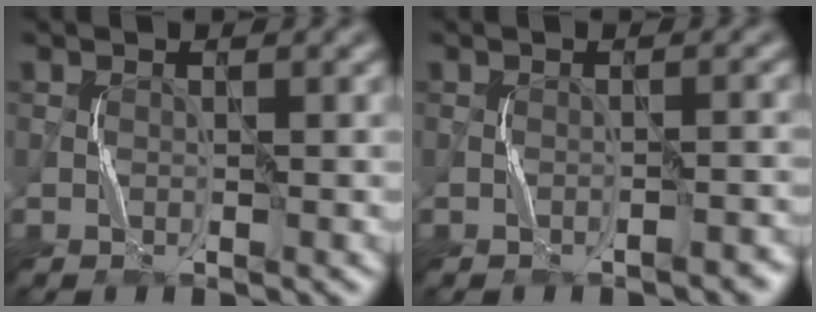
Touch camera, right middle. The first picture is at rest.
{"total": 1.3, "force": [-1.1, 0.1, 0.6], "torque": [-0.006, 0.008, -0.015]}